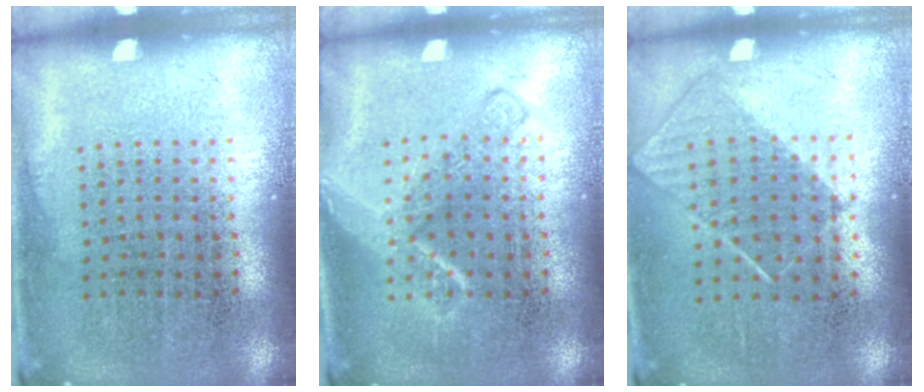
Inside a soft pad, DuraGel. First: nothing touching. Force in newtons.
{"total": 2.1, "press": 2.1, "slide": 0.3}
{"total": 0.8, "press": 0.7, "slide": 0.4}